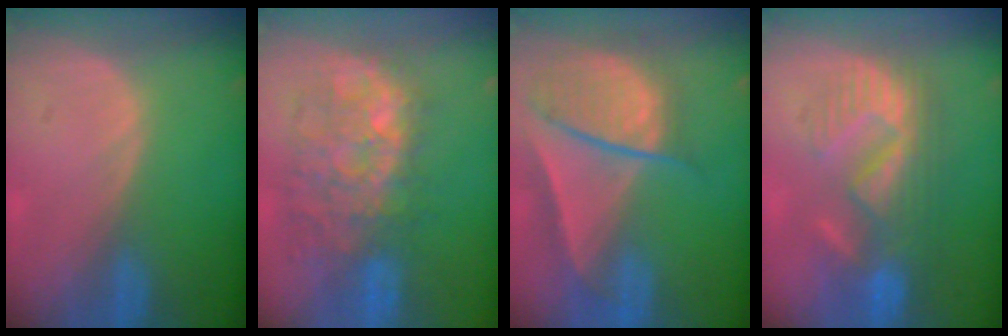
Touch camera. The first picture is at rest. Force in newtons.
{"total": 10.5, "press": 9.9, "slide": 3.4}
{"total": 9.4, "press": 8.0, "slide": 4.8}
{"total": 8.9, "press": 8.8, "slide": 1.5}